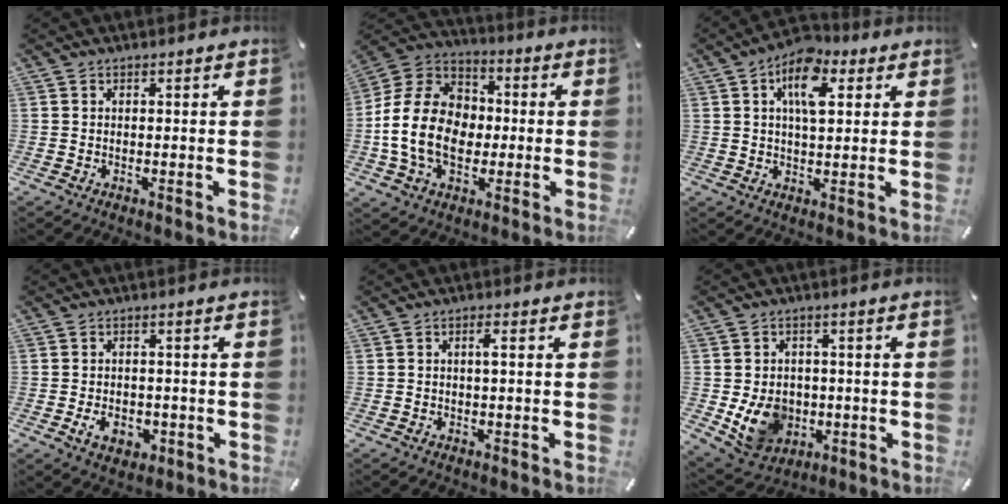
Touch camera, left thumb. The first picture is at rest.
{"total": 15.7, "force": [-2.5, 12.2, 9.5], "torque": [-0.211, 0.031, -0.044]}
{"total": 10.5, "force": [3.9, 5.8, 7.9], "torque": [-0.120, -0.004, 0.066]}
{"total": 5.3, "force": [-1.8, 3.9, 3.1], "torque": [-0.054, 0.003, -0.034]}
{"total": 1.8, "force": [0.1, 0.4, 1.8], "torque": [-0.036, 0.002, 0.000]}
{"total": 11.0, "force": [-2.2, 9.2, 5.5], "torque": [-0.111, 0.010, -0.034]}